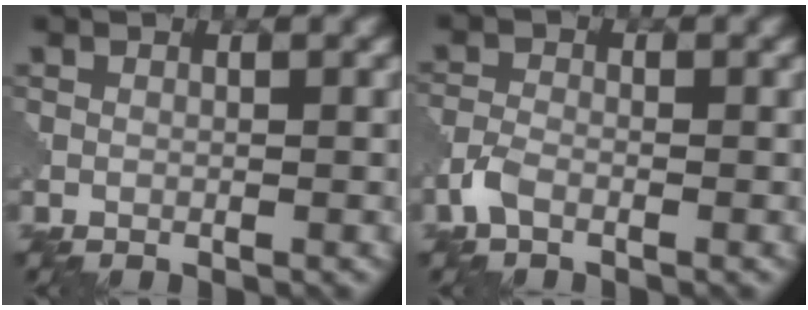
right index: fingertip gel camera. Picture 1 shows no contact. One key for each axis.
{"total": 2.0, "fx": -1.3, "fy": 1.0, "fz": 1.3, "tx": -0.033, "ty": 0.001, "tz": -0.034}